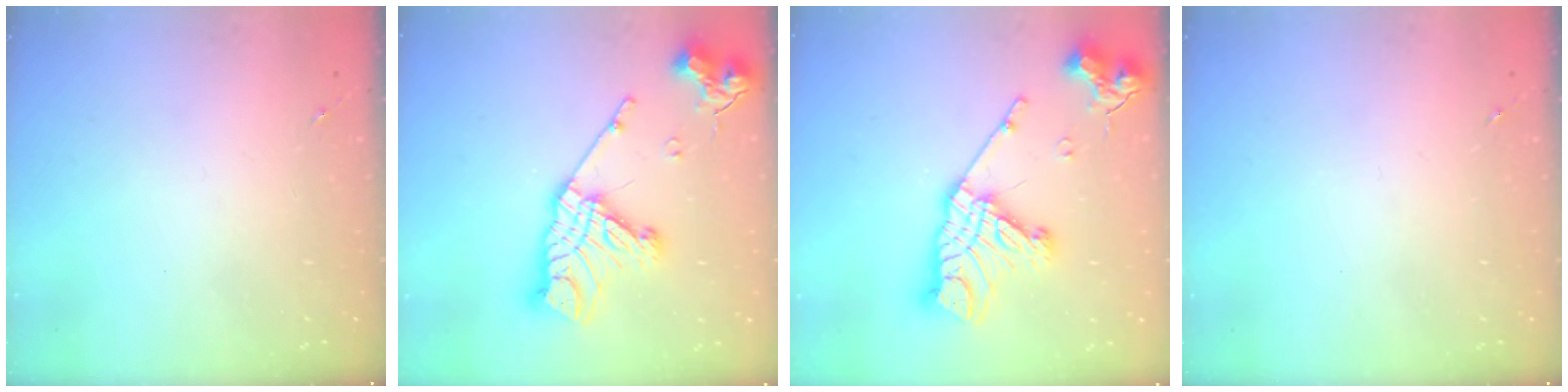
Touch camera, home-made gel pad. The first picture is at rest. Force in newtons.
{"total": 20.7, "press": 20.6, "slide": 1.9}
{"total": 20.7, "press": 20.6, "slide": 1.9}
{"total": 0.0}